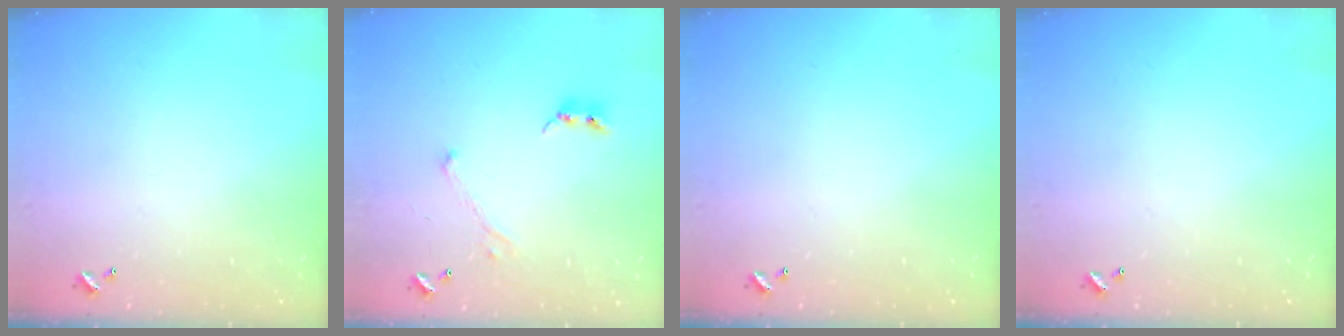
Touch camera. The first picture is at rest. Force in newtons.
{"total": 1.8, "press": 1.6, "slide": 0.9}
{"total": 0.0}
{"total": 0.0}